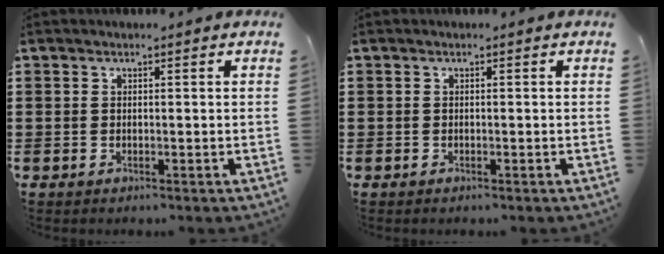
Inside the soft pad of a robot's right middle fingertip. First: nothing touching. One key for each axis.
{"total": 0.0}